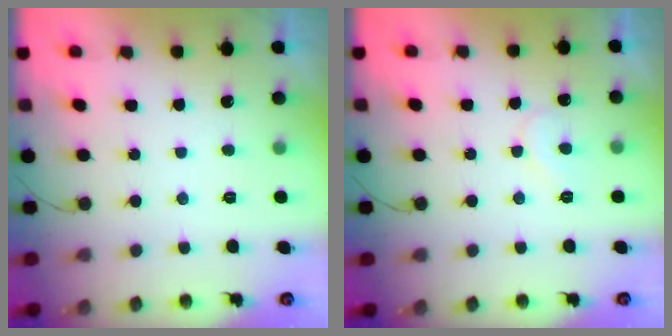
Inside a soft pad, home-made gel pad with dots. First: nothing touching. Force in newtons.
{"total": 6.1, "press": 6.1, "slide": 0.6}